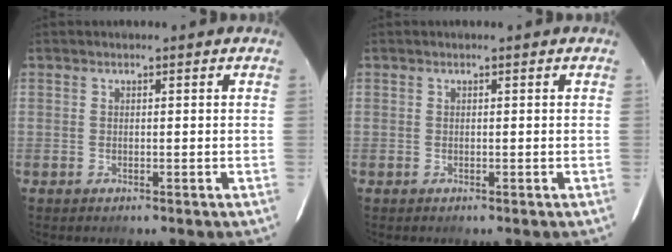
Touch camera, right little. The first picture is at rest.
{"total": 0.0}